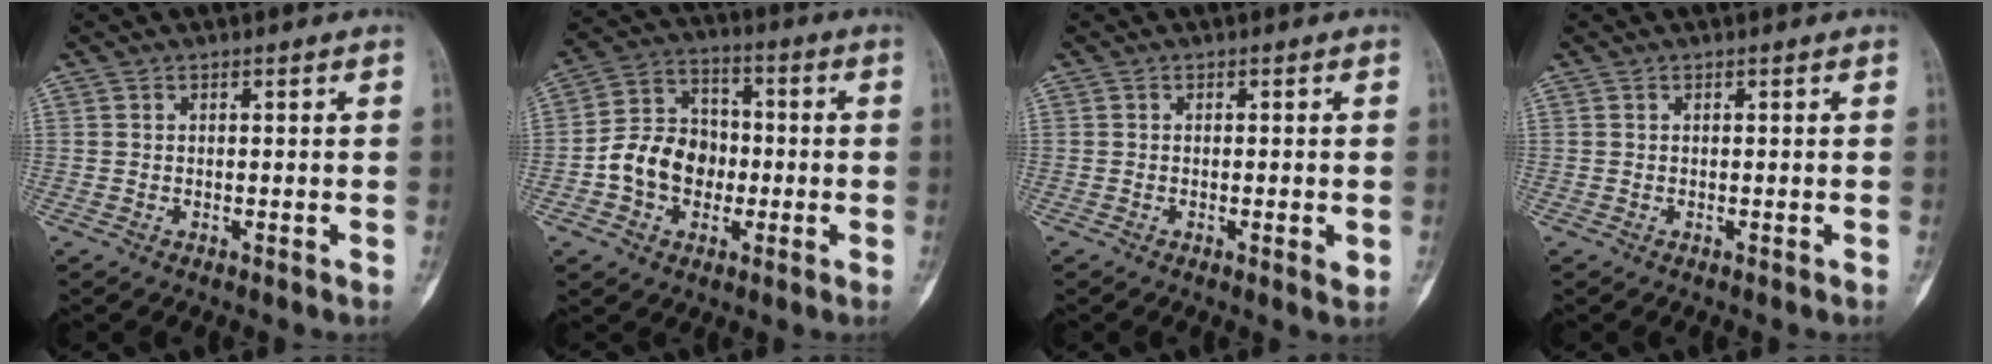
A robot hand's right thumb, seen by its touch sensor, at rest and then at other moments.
{"total": 11.6, "force": [-2.3, 9.3, 6.6], "torque": [-0.090, 0.038, -0.048]}
{"total": 2.2, "force": [-0.4, 0.5, 2.1], "torque": [-0.033, -0.006, -0.007]}
{"total": 0.0}